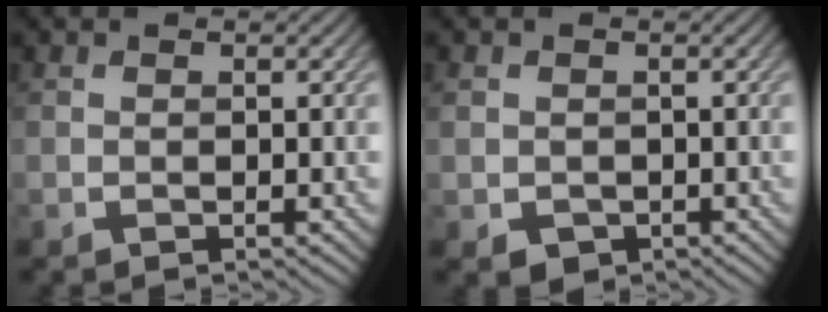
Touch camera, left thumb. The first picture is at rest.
{"total": 2.0, "force": [-0.5, 1.8, 0.5], "torque": [-0.017, -0.010, -0.010]}